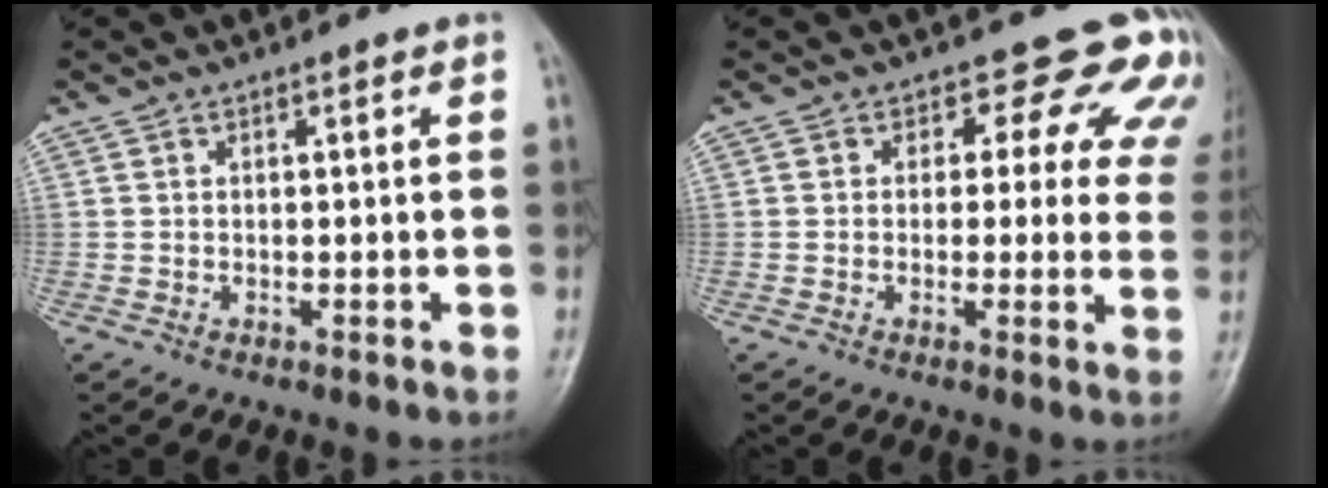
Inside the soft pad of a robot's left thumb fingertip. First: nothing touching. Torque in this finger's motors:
{"motor_torque": [0.21, 0.17, -0.06, -0.41, 0.08]}